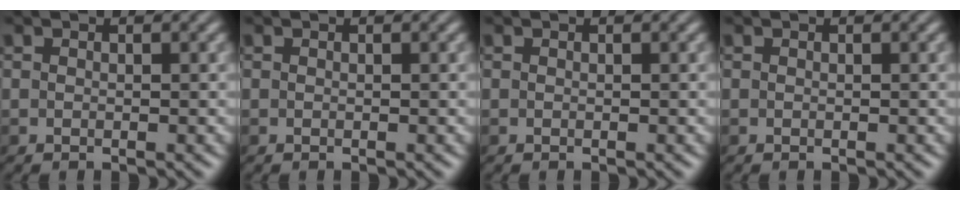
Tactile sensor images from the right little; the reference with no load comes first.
{"total": 0.0}
{"total": 0.0}
{"total": 0.0}